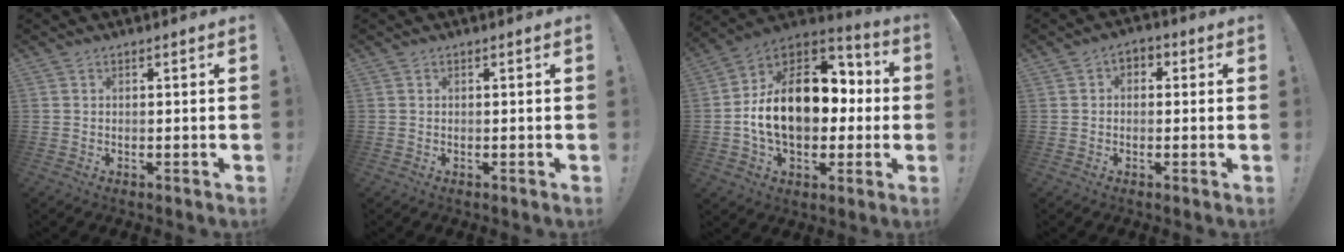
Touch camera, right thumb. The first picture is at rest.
{"total": 0.0}
{"total": 21.1, "force": [0.0, 14.4, 15.5], "torque": [-0.247, 0.011, 0.013]}
{"total": 3.0, "force": [-0.7, 2.4, 1.6], "torque": [-0.025, 0.014, -0.013]}